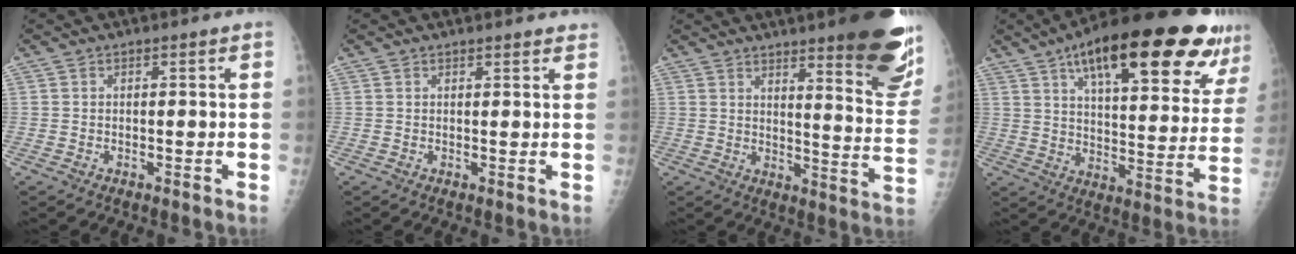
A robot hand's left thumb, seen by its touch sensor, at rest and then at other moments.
{"total": 3.9, "force": [3.6, 0.7, 1.2], "torque": [-0.001, -0.009, 0.034]}
{"total": 20.5, "force": [13.6, 3.6, 14.9], "torque": [-0.162, -0.090, 0.175]}
{"total": 29.2, "force": [17.0, 9.0, 22.0], "torque": [-0.296, -0.027, 0.247]}